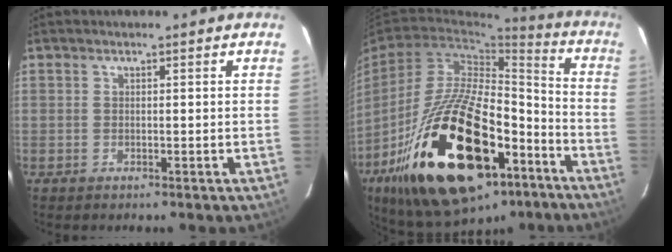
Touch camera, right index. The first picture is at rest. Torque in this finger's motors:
{"motor_torque": [2.14, 0.00, 1.05, 0.21]}